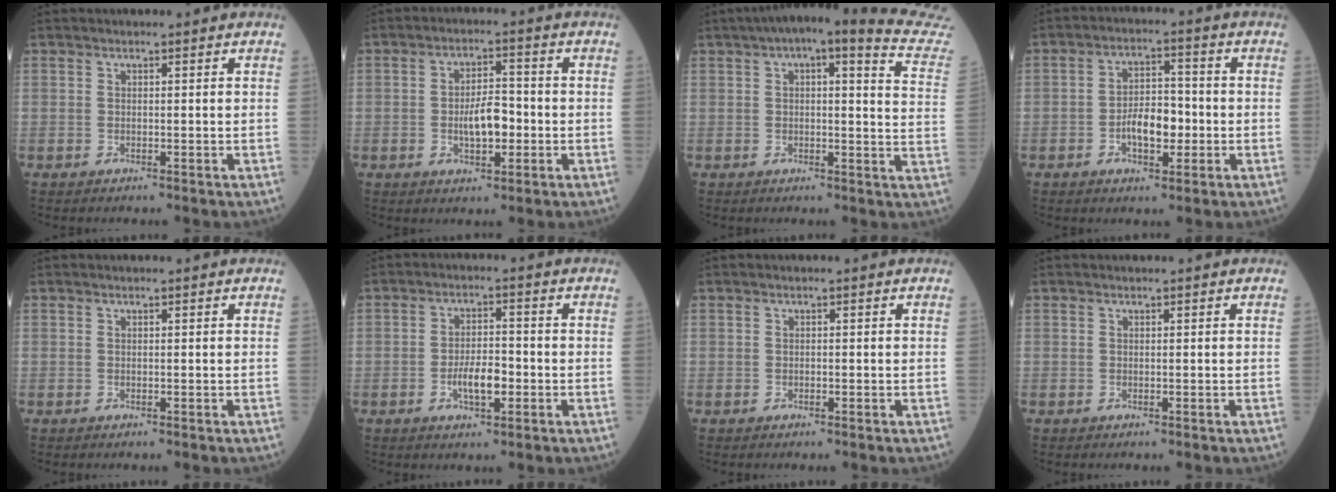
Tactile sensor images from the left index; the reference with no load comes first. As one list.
[{"total": 5.8, "force": [-1.2, 2.3, 5.2], "torque": [-0.097, 0.008, -0.020]}, {"total": 18.4, "force": [15.8, 1.4, 9.4], "torque": [-0.119, -0.020, 0.165]}, {"total": 6.3, "force": [-1.7, 3.0, 5.3], "torque": [-0.099, 0.010, -0.029]}, {"total": 0.0}, {"total": 5.1, "force": [-1.6, 1.8, 4.5], "torque": [-0.086, 0.002, -0.029]}, {"total": 0.0}, {"total": 0.0}]